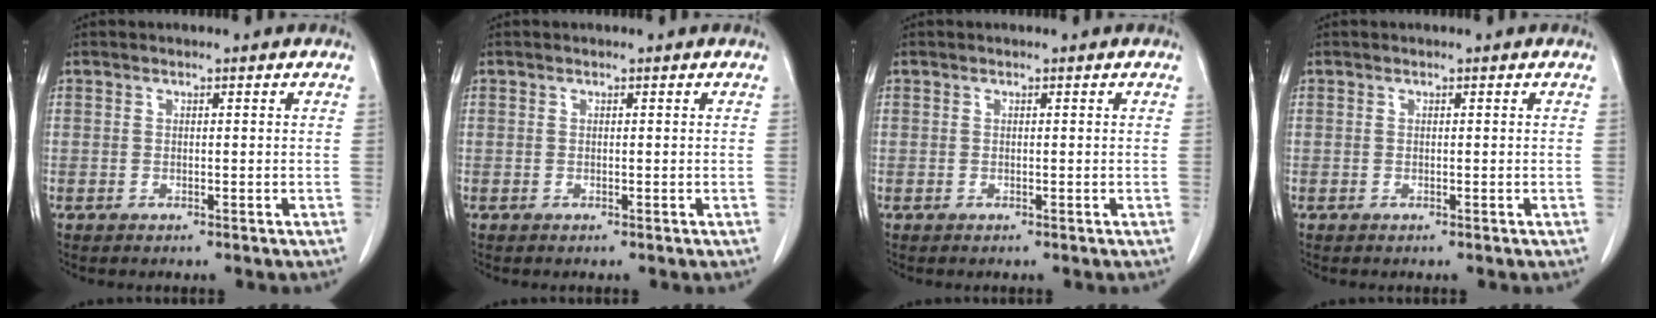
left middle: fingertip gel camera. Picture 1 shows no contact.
{"total": 0.0}
{"total": 0.0}
{"total": 0.0}